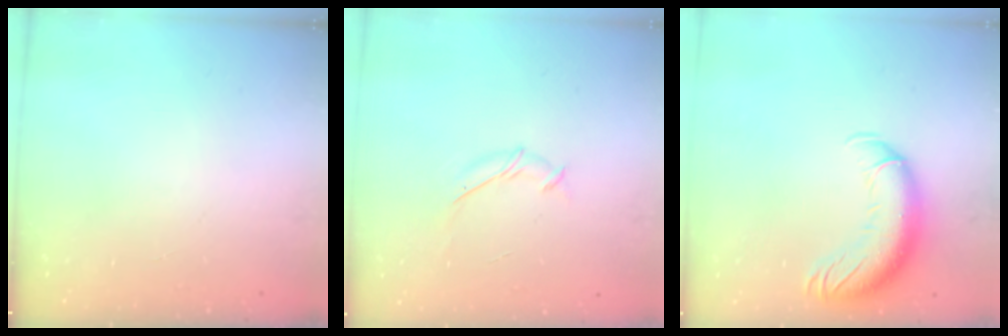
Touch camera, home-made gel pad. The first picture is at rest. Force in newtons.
{"total": 5.3, "press": 5.1, "slide": 1.0}
{"total": 14.0, "press": 13.6, "slide": 3.3}